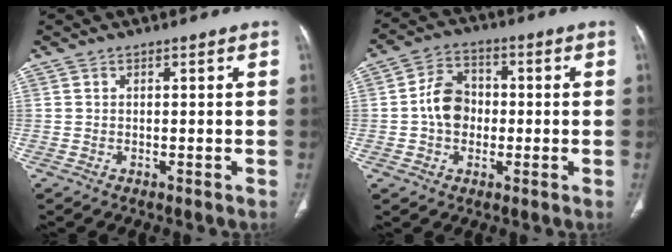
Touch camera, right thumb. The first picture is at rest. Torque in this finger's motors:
{"motor_torque": [1.12, 0.94, 1.03, -0.31, 0.04]}